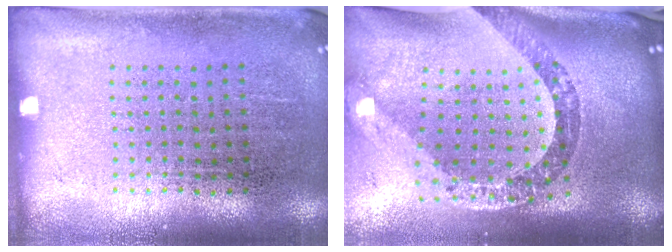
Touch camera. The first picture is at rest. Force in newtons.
{"total": 3.7, "press": 2.5, "slide": 2.7}